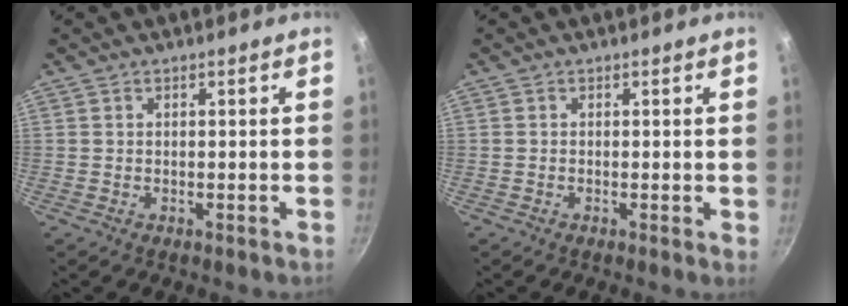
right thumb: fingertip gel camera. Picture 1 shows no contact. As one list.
[{"total": 0.8, "force": [0.0, 0.0, 0.8], "torque": [-0.011, -0.002, -0.005]}]